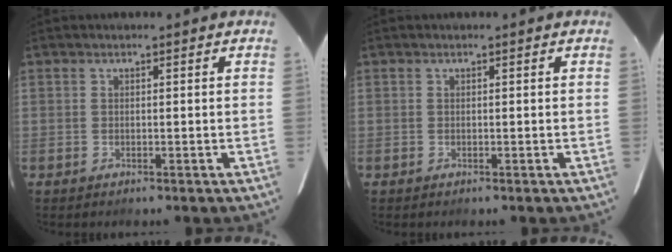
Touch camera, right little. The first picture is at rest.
{"total": 0.0}